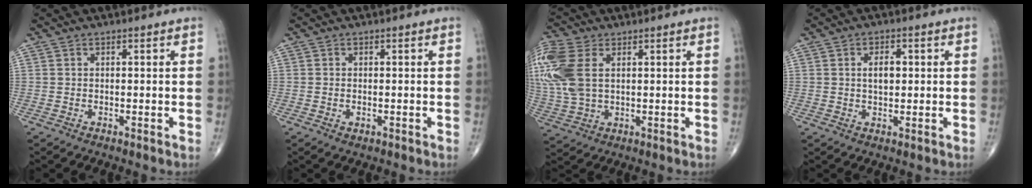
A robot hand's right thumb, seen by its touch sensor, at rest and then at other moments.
{"total": 1.3, "force": [-0.4, 0.9, 0.9], "torque": [-0.014, 0.001, -0.003]}
{"total": 15.5, "force": [4.0, 9.5, 11.5], "torque": [-0.302, 0.002, 0.082]}
{"total": 4.0, "force": [0.6, 2.3, 3.2], "torque": [-0.048, 0.000, 0.011]}